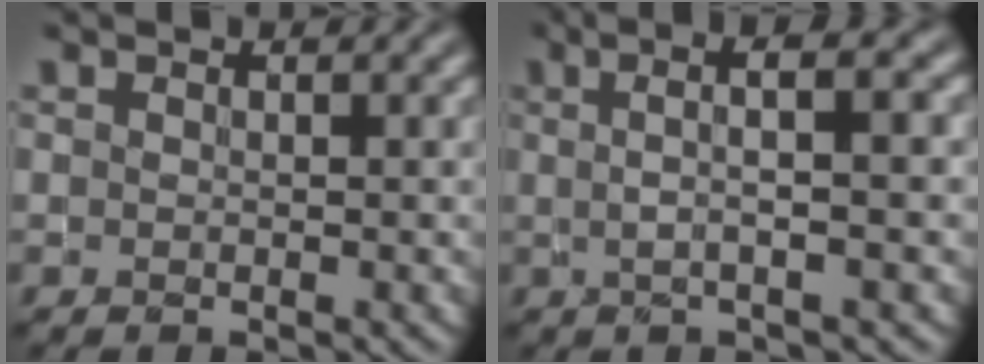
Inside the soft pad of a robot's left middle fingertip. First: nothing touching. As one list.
[{"total": 4.8, "force": [0.7, 1.0, 4.6], "torque": [-0.074, 0.010, 0.010]}]